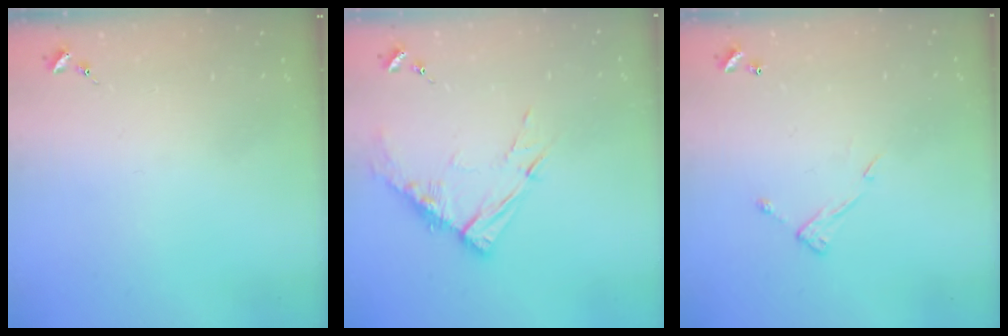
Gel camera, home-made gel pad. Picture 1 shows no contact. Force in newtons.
{"total": 11.3, "press": 11.2, "slide": 1.1}
{"total": 7.0, "press": 7.0, "slide": 0.4}